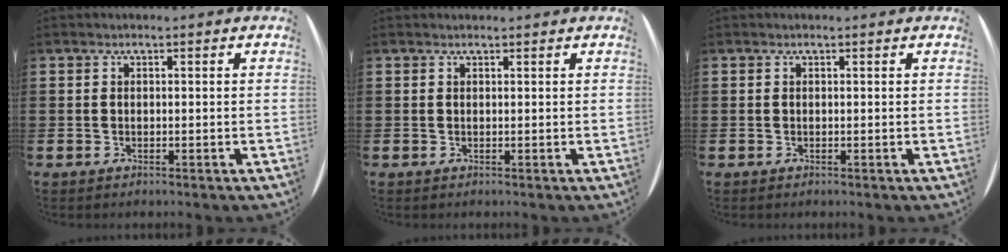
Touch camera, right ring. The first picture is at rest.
{"total": 0.0}
{"total": 0.0}